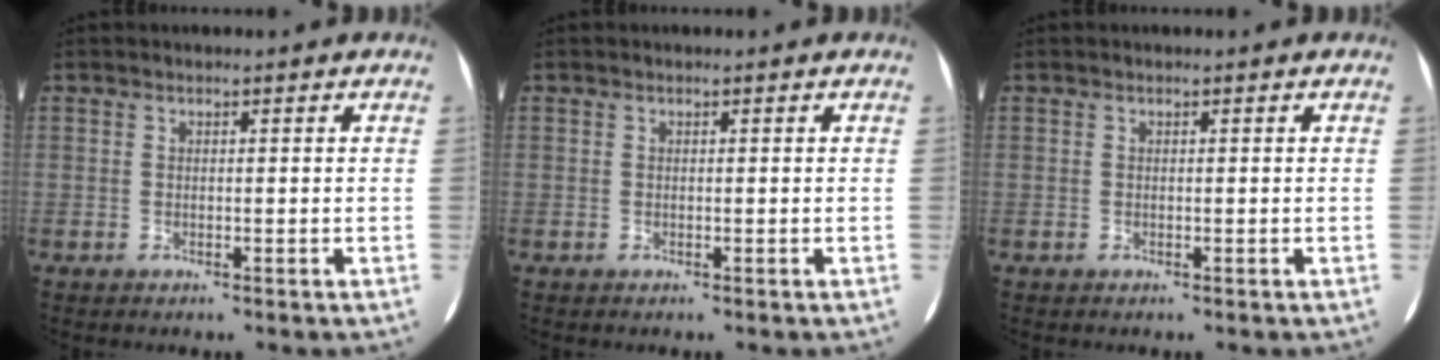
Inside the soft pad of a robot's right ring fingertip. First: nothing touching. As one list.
[{"total": 0.0}, {"total": 0.0}]